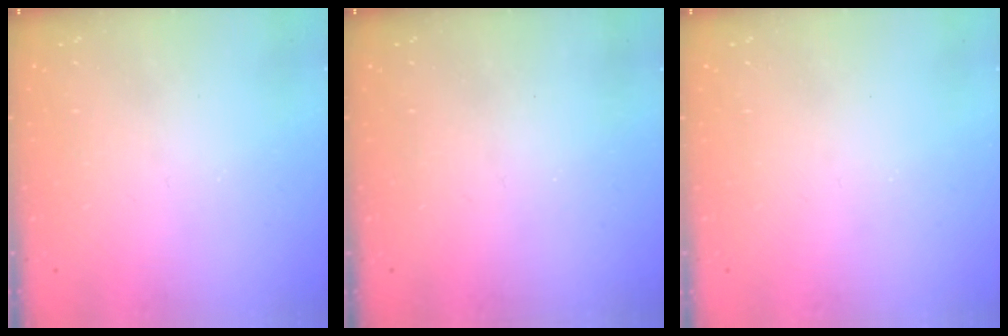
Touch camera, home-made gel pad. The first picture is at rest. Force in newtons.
{"total": 0.0}
{"total": 0.0}